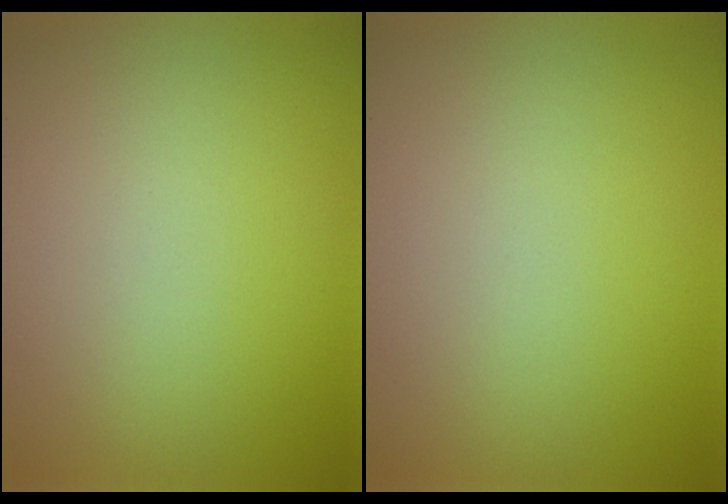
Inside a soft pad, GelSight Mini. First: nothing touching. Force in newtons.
{"total": 0.0}